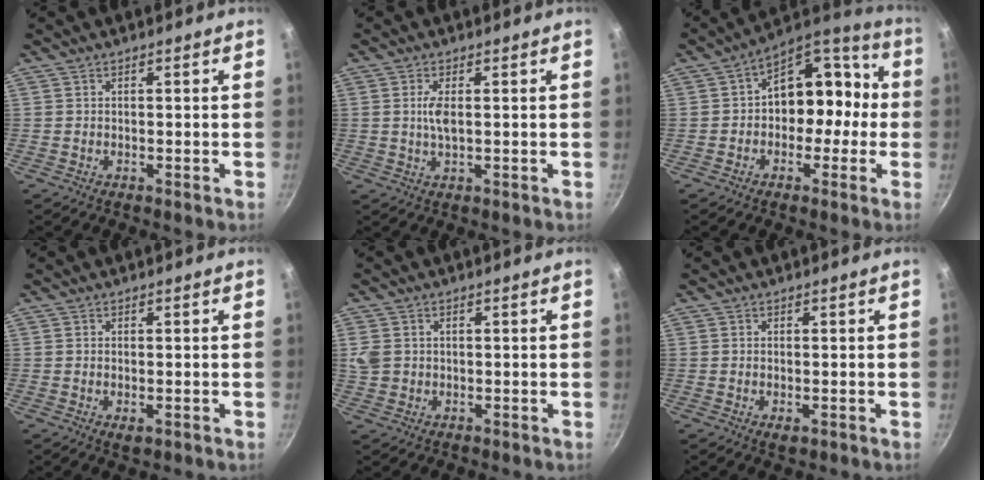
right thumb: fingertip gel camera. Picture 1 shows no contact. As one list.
[{"total": 3.5, "force": [0.4, 1.4, 3.2], "torque": [-0.072, -0.001, 0.012]}, {"total": 14.6, "force": [0.0, 9.4, 11.2], "torque": [-0.105, 0.048, -0.016]}, {"total": 1.9, "force": [-0.5, 0.9, 1.5], "torque": [-0.027, -0.003, -0.007]}, {"total": 3.9, "force": [0.4, 3.3, 2.1], "torque": [-0.045, 0.004, 0.014]}, {"total": 1.6, "force": [-0.5, 0.8, 1.4], "torque": [-0.025, -0.003, -0.006]}]